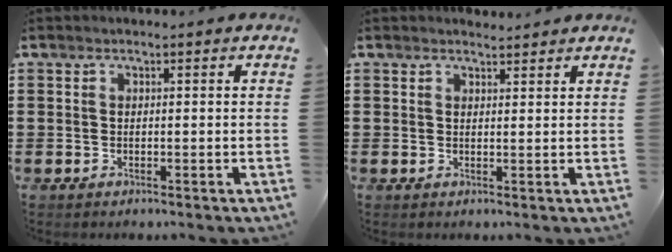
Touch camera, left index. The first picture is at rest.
{"total": 1.5, "force": [1.5, 0.2, 0.2], "torque": [-0.007, 0.002, 0.030]}